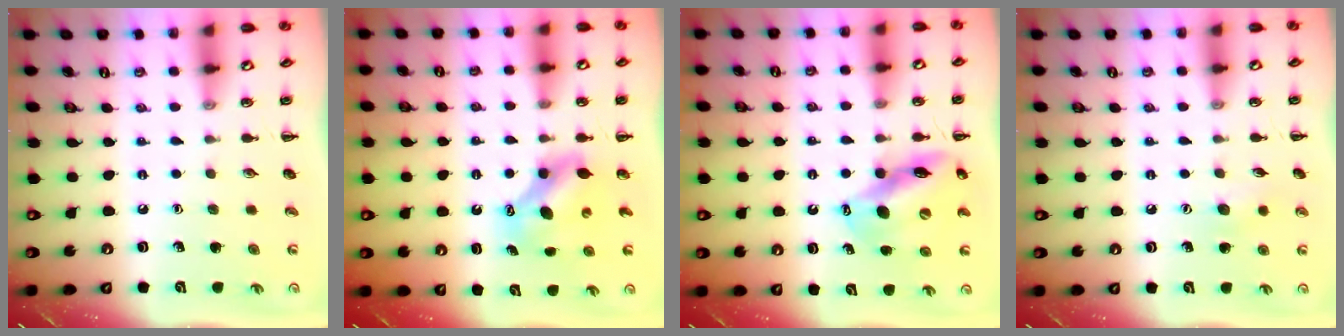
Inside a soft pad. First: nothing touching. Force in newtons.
{"total": 7.4, "press": 7.4, "slide": 0.9}
{"total": 13.0, "press": 12.4, "slide": 3.8}
{"total": 5.6, "press": 5.5, "slide": 1.3}